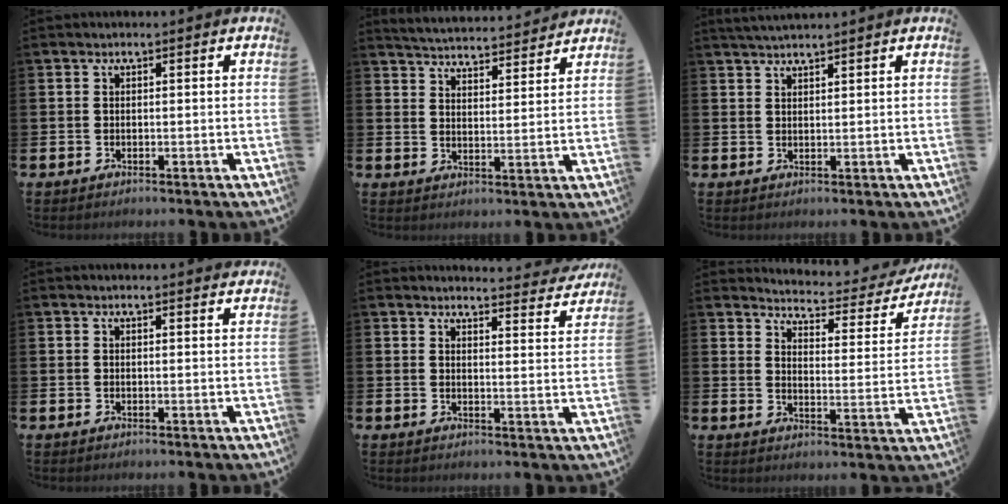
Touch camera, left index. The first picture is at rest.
{"total": 4.9, "force": [4.9, 0.4, 0.0], "torque": [-0.016, -0.041, 0.084]}
{"total": 2.2, "force": [2.2, 0.0, 0.4], "torque": [-0.009, -0.007, 0.040]}
{"total": 0.9, "force": [0.9, 0.0, 0.1], "torque": [0.008, -0.006, 0.015]}
{"total": 3.8, "force": [3.8, 0.2, 0.2], "torque": [0.004, -0.035, 0.061]}
{"total": 4.4, "force": [4.3, 0.9, 0.8], "torque": [-0.036, -0.038, 0.066]}